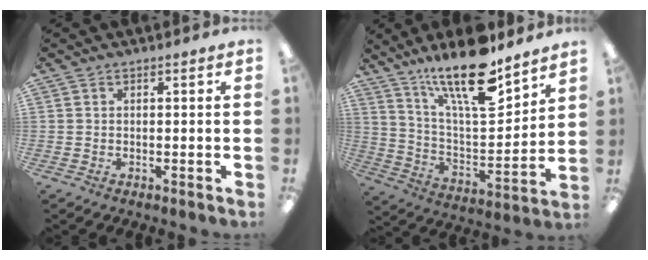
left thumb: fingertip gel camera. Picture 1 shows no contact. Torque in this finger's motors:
{"motor_torque": [1.96, 0.85, 1.71, -1.03, 0.38]}